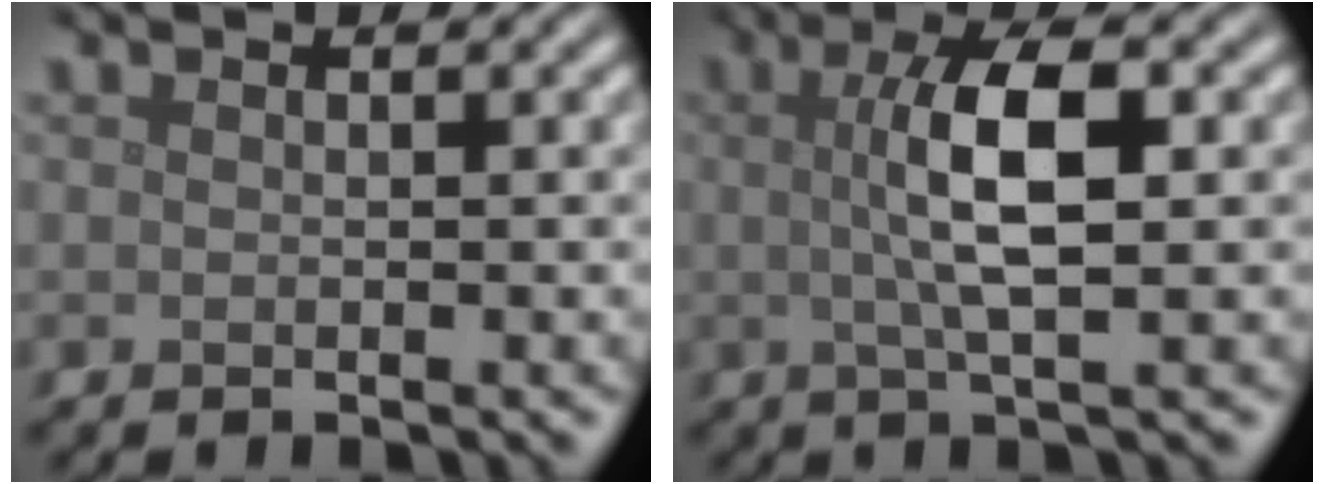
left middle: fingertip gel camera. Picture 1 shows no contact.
{"total": 5.6, "force": [0.6, 1.4, 5.4], "torque": [-0.099, 0.010, 0.009]}